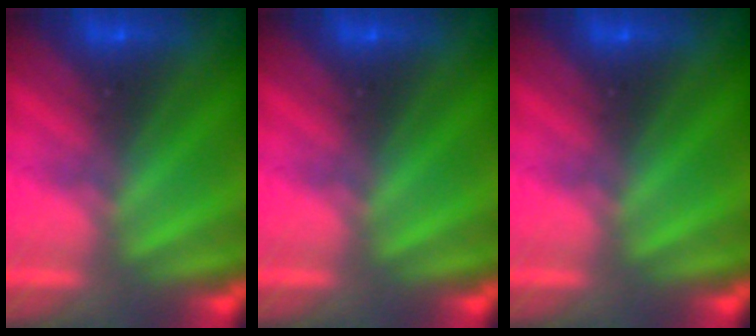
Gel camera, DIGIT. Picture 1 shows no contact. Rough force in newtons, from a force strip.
{"total": 0.0}
{"total": 0.0}